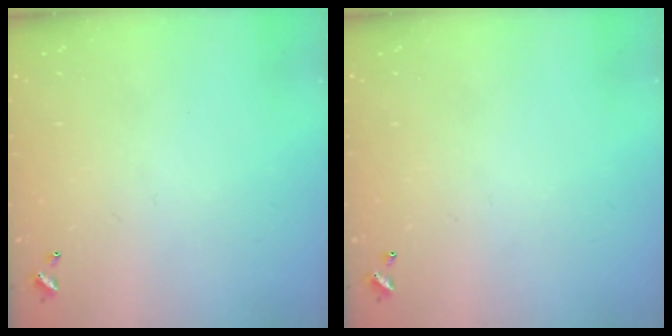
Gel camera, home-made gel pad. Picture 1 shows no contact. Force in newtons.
{"total": 0.0}